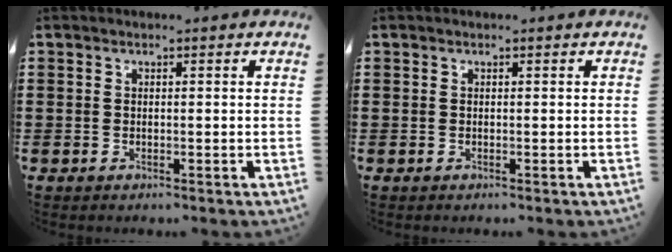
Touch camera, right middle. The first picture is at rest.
{"total": 0.0}